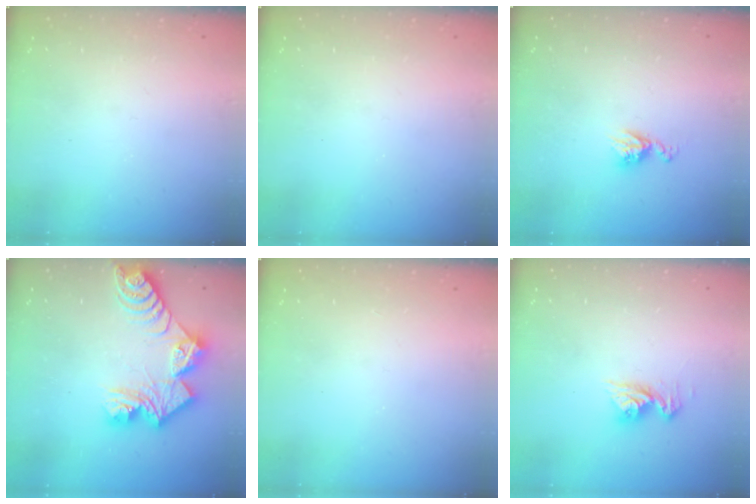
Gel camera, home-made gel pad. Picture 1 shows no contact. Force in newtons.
{"total": 0.0}
{"total": 6.4, "press": 6.4, "slide": 0.5}
{"total": 13.7, "press": 13.6, "slide": 1.2}
{"total": 1.1, "press": 1.1, "slide": 0.1}
{"total": 9.6, "press": 9.6, "slide": 1.0}